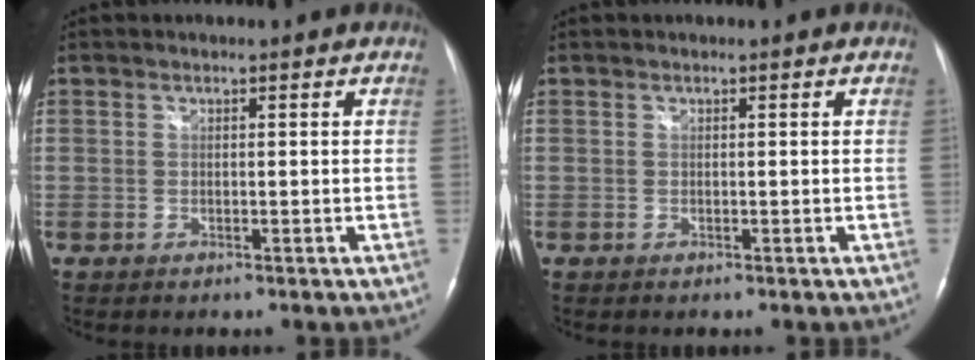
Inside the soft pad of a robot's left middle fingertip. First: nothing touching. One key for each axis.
{"total": 0.0}